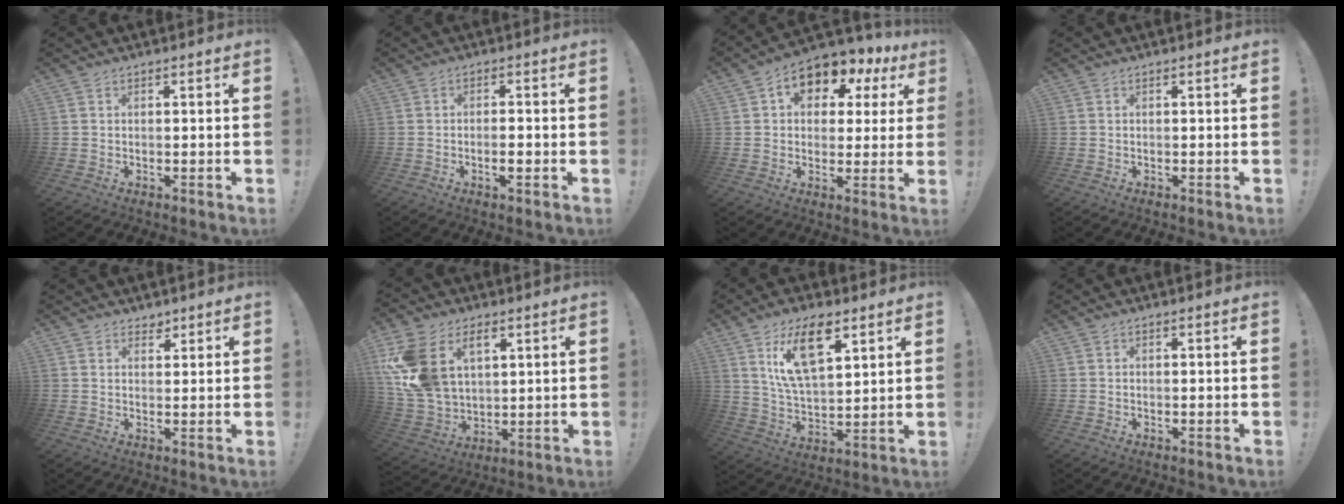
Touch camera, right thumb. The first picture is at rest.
{"total": 3.2, "force": [-1.5, 0.6, 2.8], "torque": [-0.038, 0.001, -0.027]}
{"total": 9.3, "force": [4.4, 6.5, 5.0], "torque": [-0.076, -0.028, 0.083]}
{"total": 0.0}
{"total": 3.0, "force": [2.1, 2.1, 0.5], "torque": [0.003, -0.010, 0.037]}
{"total": 17.4, "force": [7.2, 12.1, 10.3], "torque": [-0.214, -0.035, 0.137]}
{"total": 15.2, "force": [7.9, 6.9, 11.0], "torque": [-0.198, -0.025, 0.139]}
{"total": 0.0}